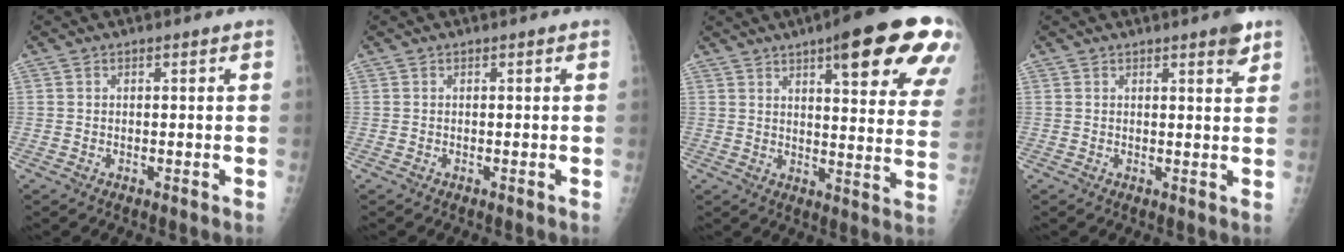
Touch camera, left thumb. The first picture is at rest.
{"total": 0.0}
{"total": 22.9, "force": [12.5, 5.2, 18.5], "torque": [-0.214, -0.037, 0.154]}
{"total": 3.2, "force": [2.1, 0.6, 2.3], "torque": [-0.026, -0.011, 0.025]}